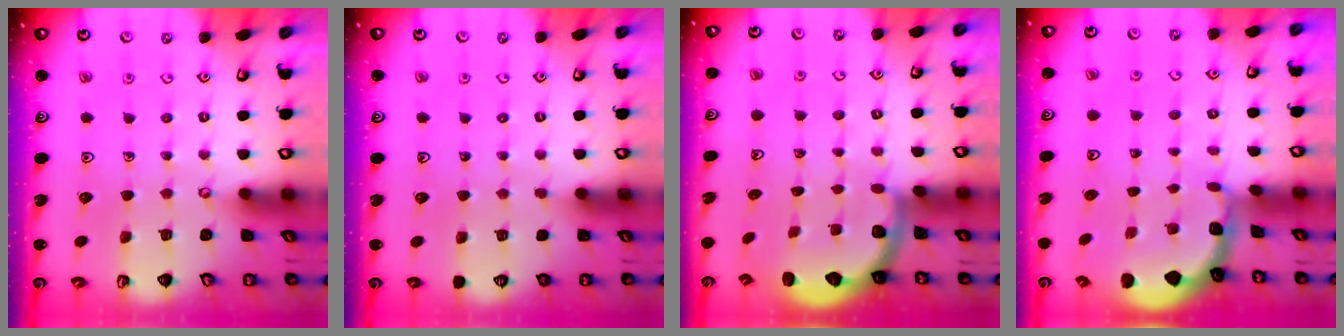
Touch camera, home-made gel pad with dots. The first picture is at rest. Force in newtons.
{"total": 0.0}
{"total": 2.4, "press": 2.1, "slide": 1.2}
{"total": 1.3, "press": 1.2, "slide": 0.2}